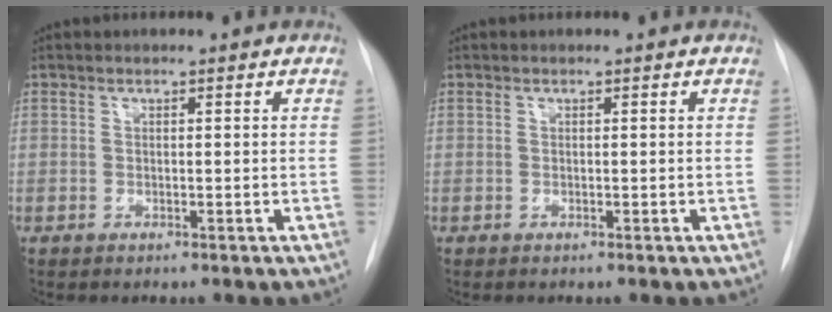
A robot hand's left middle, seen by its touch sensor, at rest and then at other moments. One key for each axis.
{"total": 0.0}